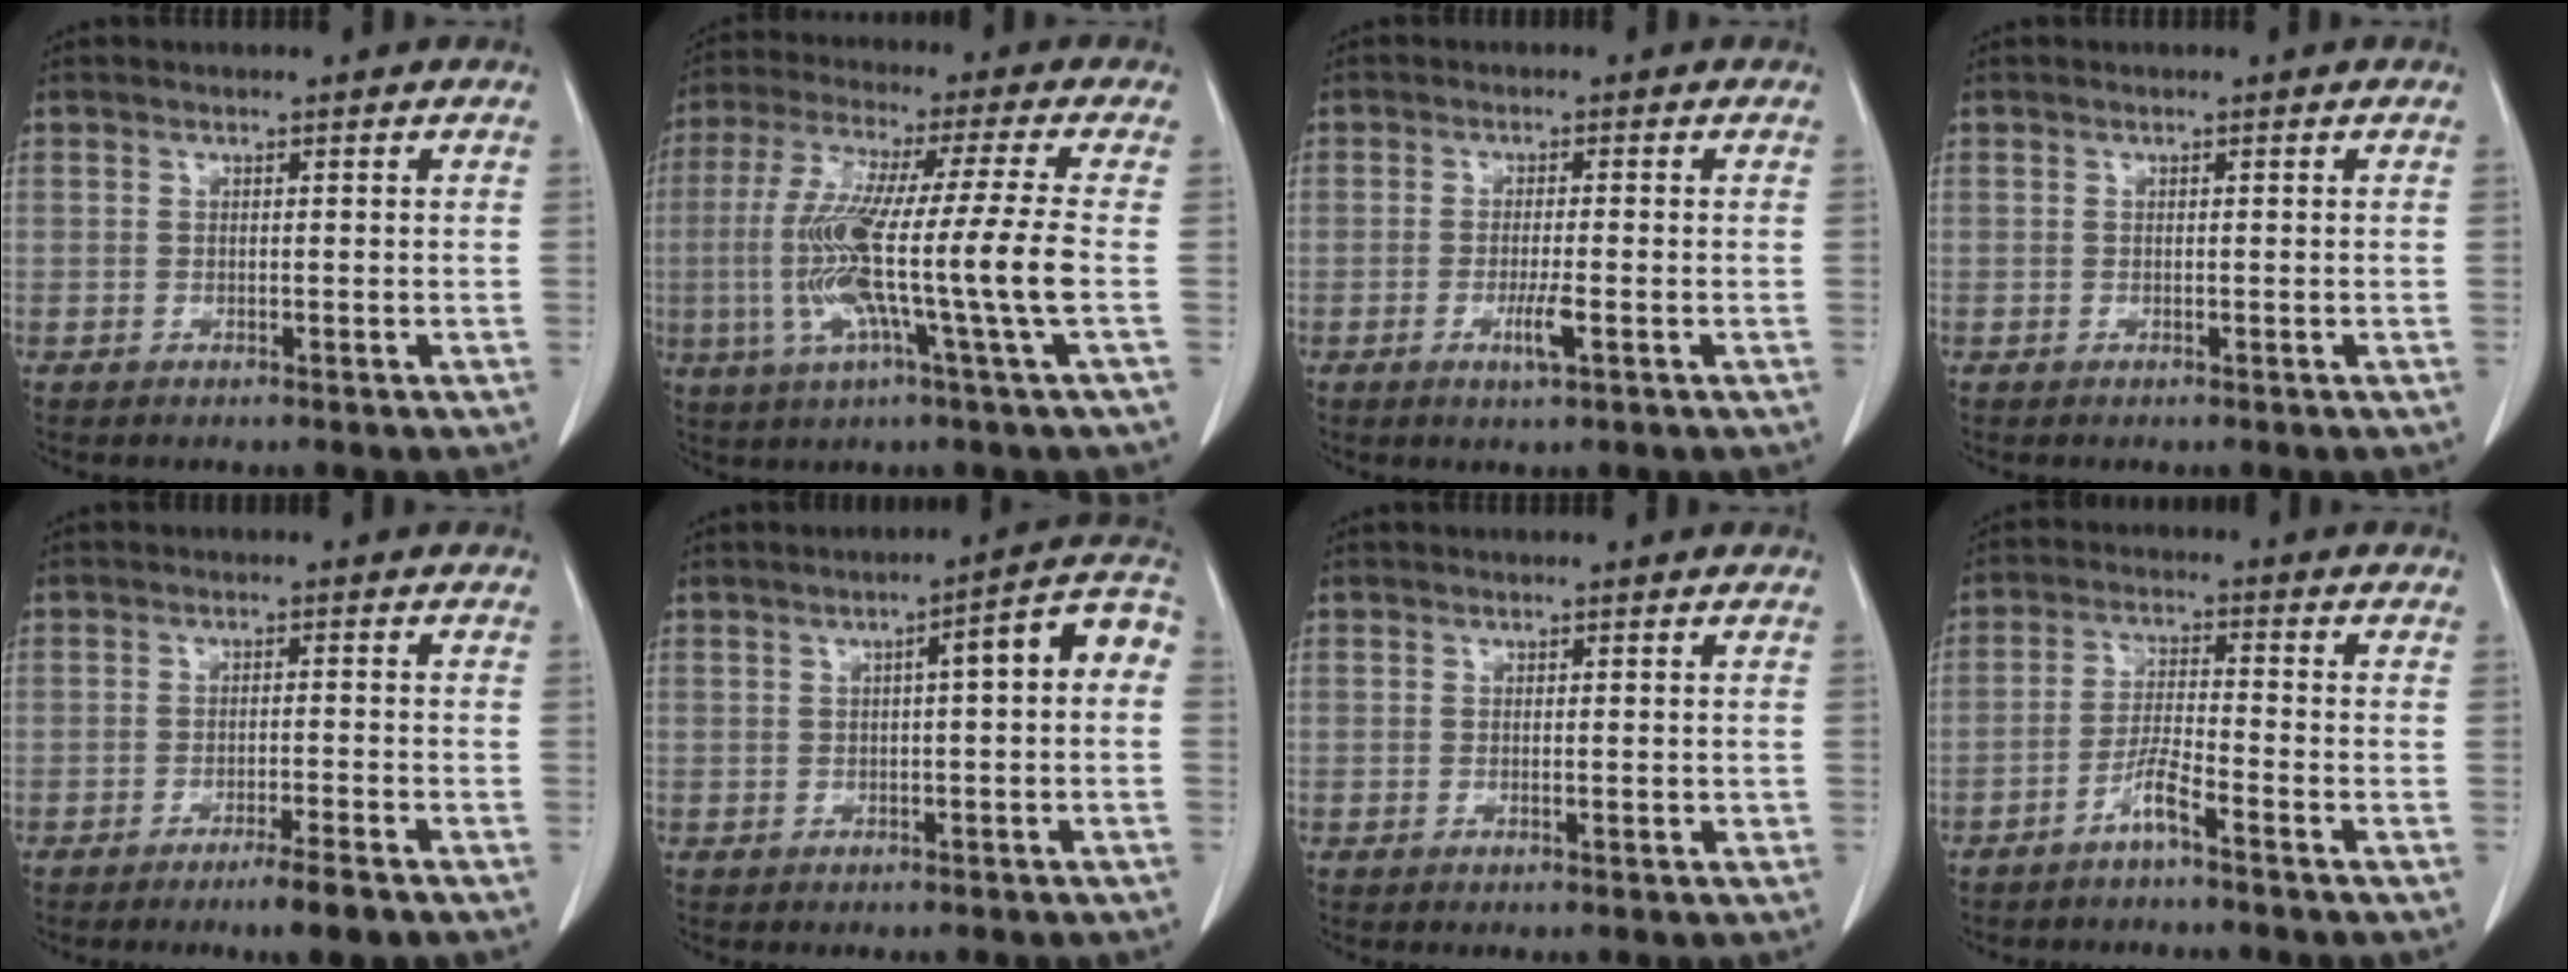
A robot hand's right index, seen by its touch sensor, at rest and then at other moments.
{"total": 14.8, "force": [-2.4, -1.7, 14.6], "torque": [-0.280, -0.009, -0.048]}
{"total": 3.2, "force": [-1.1, 0.1, 3.0], "torque": [-0.055, -0.004, -0.016]}
{"total": 0.0}
{"total": 4.5, "force": [-3.2, -0.2, 3.1], "torque": [-0.046, -0.009, -0.052]}
{"total": 6.9, "force": [0.6, 1.0, 6.8], "torque": [-0.087, 0.027, 0.001]}
{"total": 0.6, "force": [0.1, 0.2, 0.6], "torque": [-0.008, 0.000, 0.005]}
{"total": 4.3, "force": [-3.1, -0.2, 2.9], "torque": [-0.063, 0.002, -0.064]}